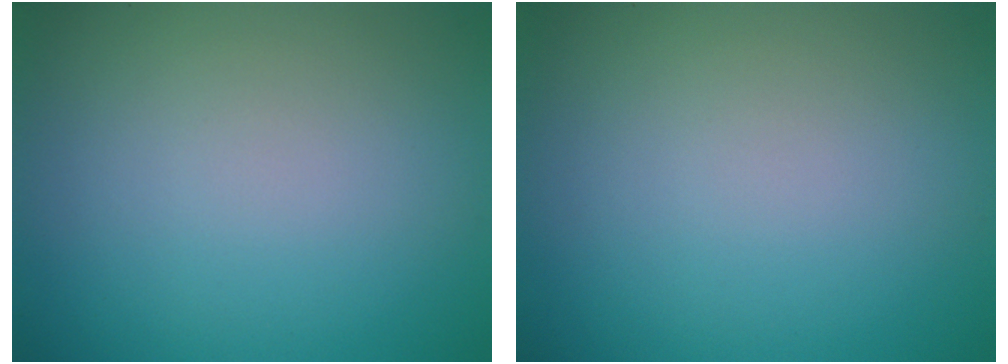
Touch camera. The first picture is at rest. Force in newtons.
{"total": 0.0}